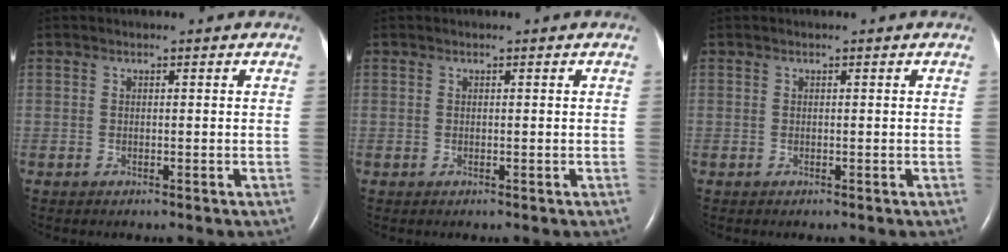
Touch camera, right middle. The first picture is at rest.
{"total": 0.0}
{"total": 0.0}